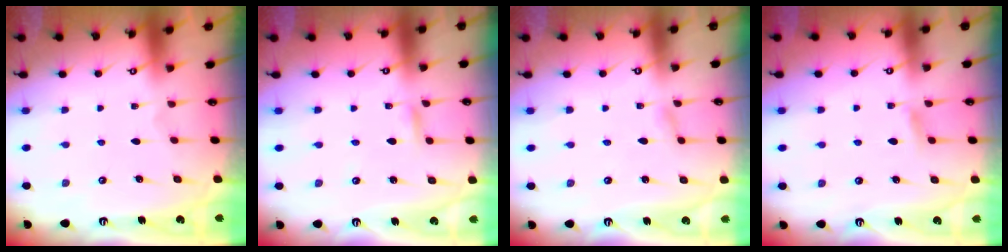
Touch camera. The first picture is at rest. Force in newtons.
{"total": 1.9, "press": 1.9, "slide": 0.1}
{"total": 0.9, "press": 0.9, "slide": 0.1}
{"total": 4.9, "press": 4.8, "slide": 0.6}